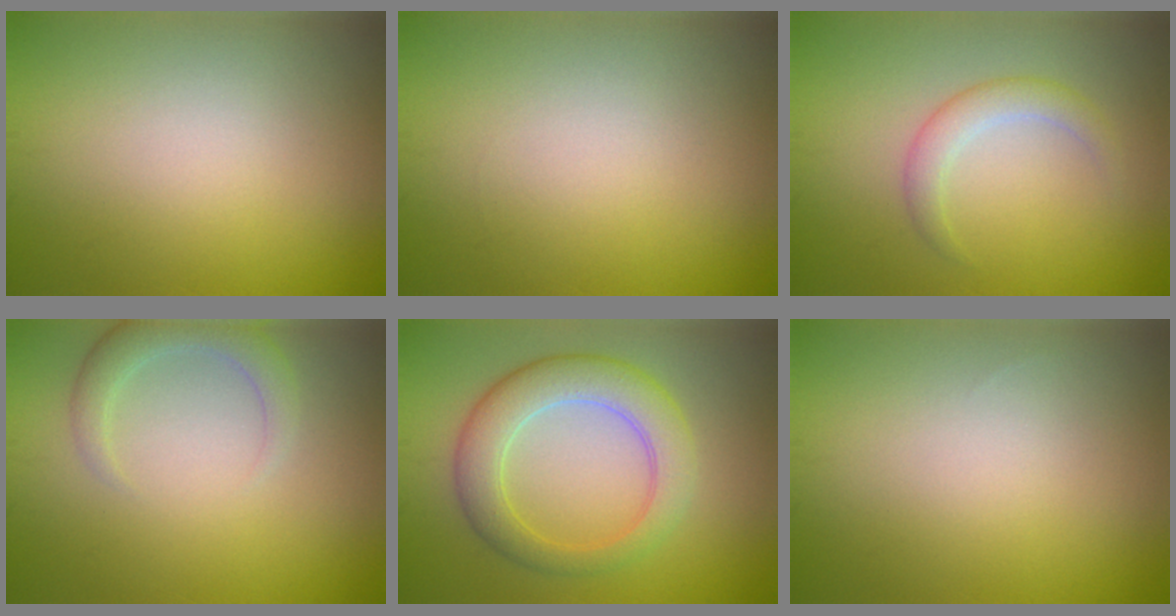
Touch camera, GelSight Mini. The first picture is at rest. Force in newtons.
{"total": 0.0}
{"total": 2.3, "press": 2.3, "slide": 0.2}
{"total": 2.8, "press": 2.8, "slide": 0.4}
{"total": 5.6, "press": 5.6, "slide": 0.3}
{"total": 0.0}